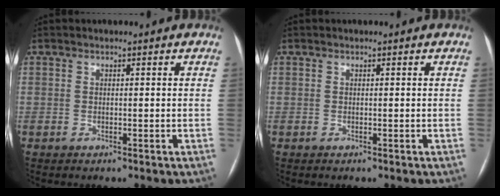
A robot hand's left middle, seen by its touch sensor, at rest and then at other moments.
{"total": 0.0}